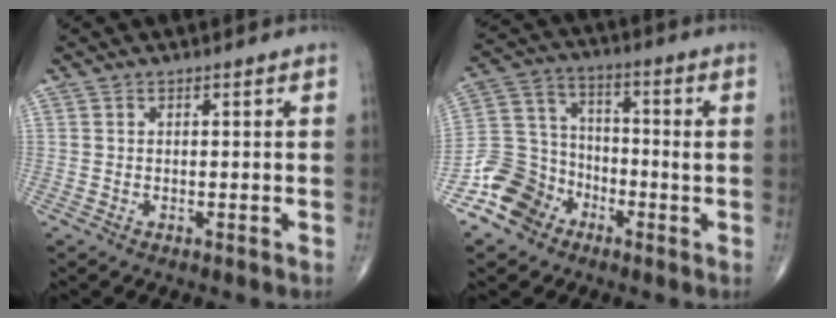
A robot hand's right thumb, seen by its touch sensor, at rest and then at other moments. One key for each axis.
{"total": 11.1, "fx": -6.1, "fy": 8.7, "fz": 3.3, "tx": -0.041, "ty": 0.057, "tz": -0.123}